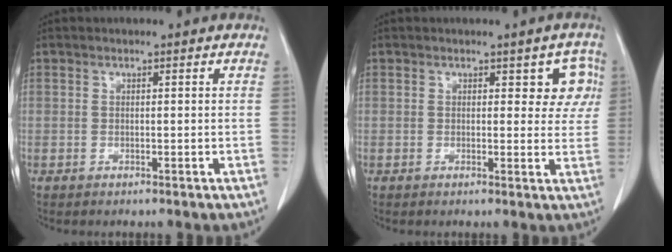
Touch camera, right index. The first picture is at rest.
{"total": 4.6, "force": [1.8, 2.7, 3.3], "torque": [-0.015, 0.007, 0.015]}